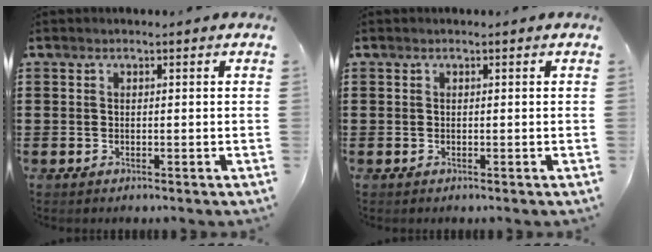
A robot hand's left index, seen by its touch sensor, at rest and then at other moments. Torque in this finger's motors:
{"motor_torque": [0.00, 0.00, 0.00, 0.00]}